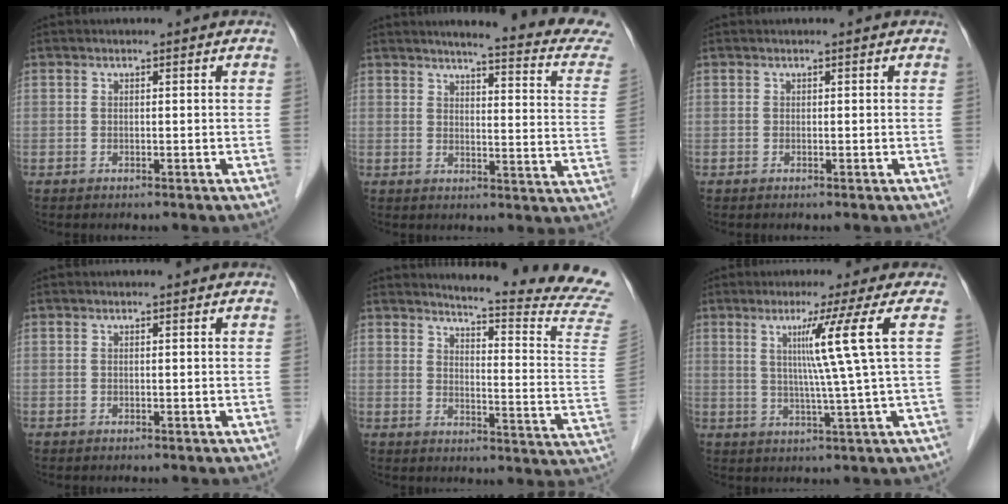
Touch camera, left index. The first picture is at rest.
{"total": 17.1, "force": [15.5, -0.2, 7.1], "torque": [-0.085, -0.082, 0.159]}
{"total": 0.0}
{"total": 0.0}
{"total": 18.3, "force": [17.5, -2.5, 4.7], "torque": [-0.077, -0.159, 0.190]}
{"total": 8.2, "force": [2.2, -3.1, 7.2], "torque": [-0.130, -0.007, 0.049]}